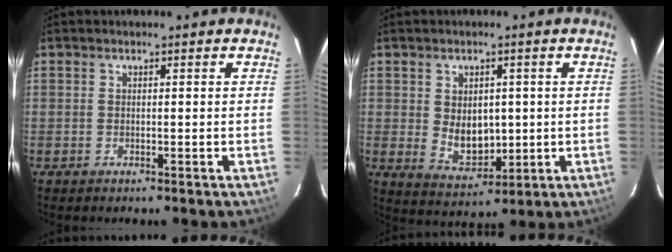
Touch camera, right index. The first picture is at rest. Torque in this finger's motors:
{"motor_torque": [0.25, -0.02, 0.20, 0.04]}